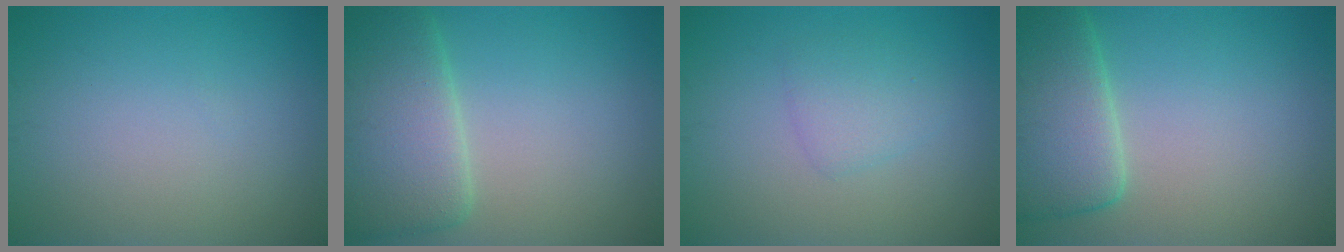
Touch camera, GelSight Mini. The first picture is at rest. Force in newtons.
{"total": 6.9, "press": 6.9, "slide": 0.2}
{"total": 2.0, "press": 2.0, "slide": 0.2}
{"total": 6.4, "press": 6.3, "slide": 0.8}